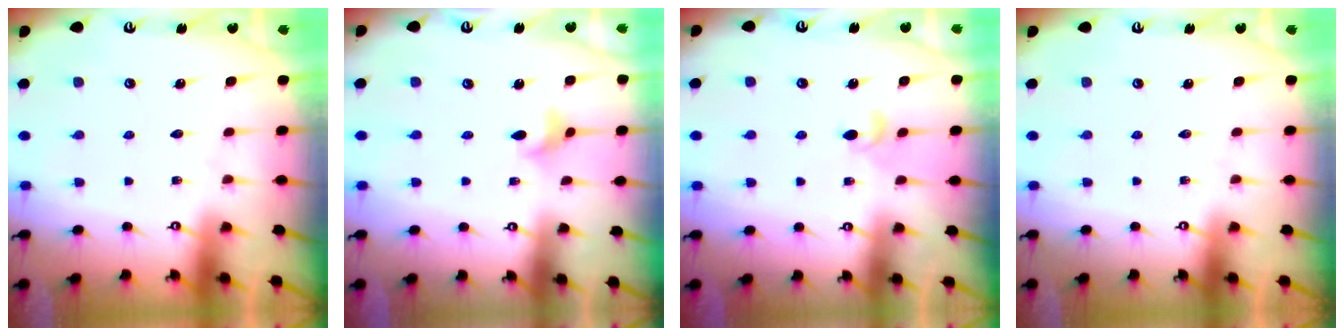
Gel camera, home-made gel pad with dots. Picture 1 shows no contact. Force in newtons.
{"total": 3.6, "press": 3.5, "slide": 0.6}
{"total": 3.7, "press": 3.6, "slide": 0.7}
{"total": 0.0}